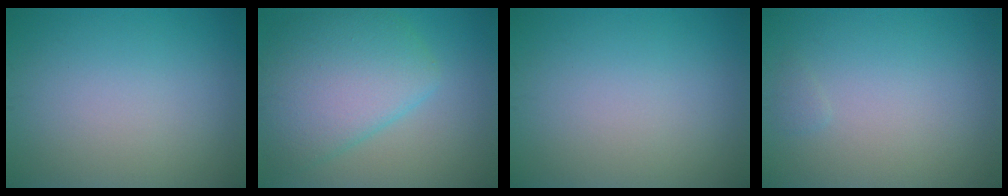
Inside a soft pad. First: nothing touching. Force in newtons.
{"total": 7.4, "press": 7.4, "slide": 0.4}
{"total": 0.0}
{"total": 0.5, "press": 0.5, "slide": 0.1}